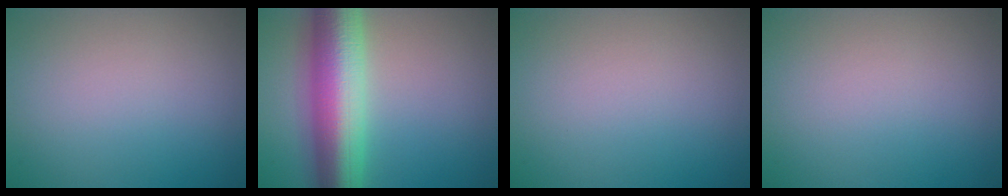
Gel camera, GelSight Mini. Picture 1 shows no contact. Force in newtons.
{"total": 10.7, "press": 10.7, "slide": 0.0}
{"total": 0.0}
{"total": 0.0}